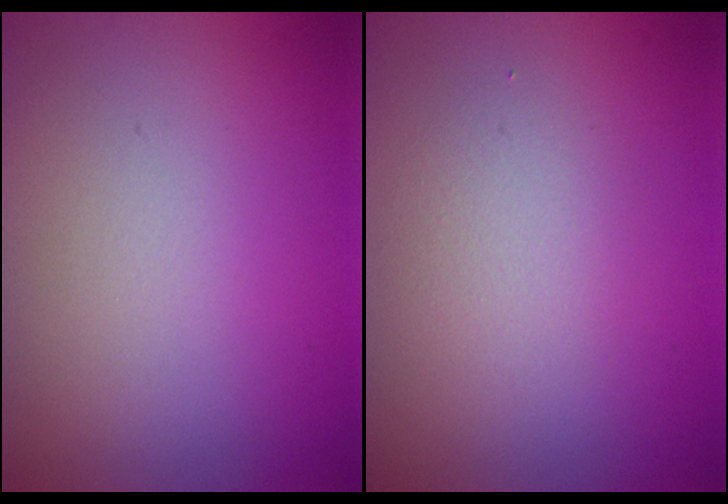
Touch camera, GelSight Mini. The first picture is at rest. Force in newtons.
{"total": 2.1, "press": 2.1, "slide": 0.2}